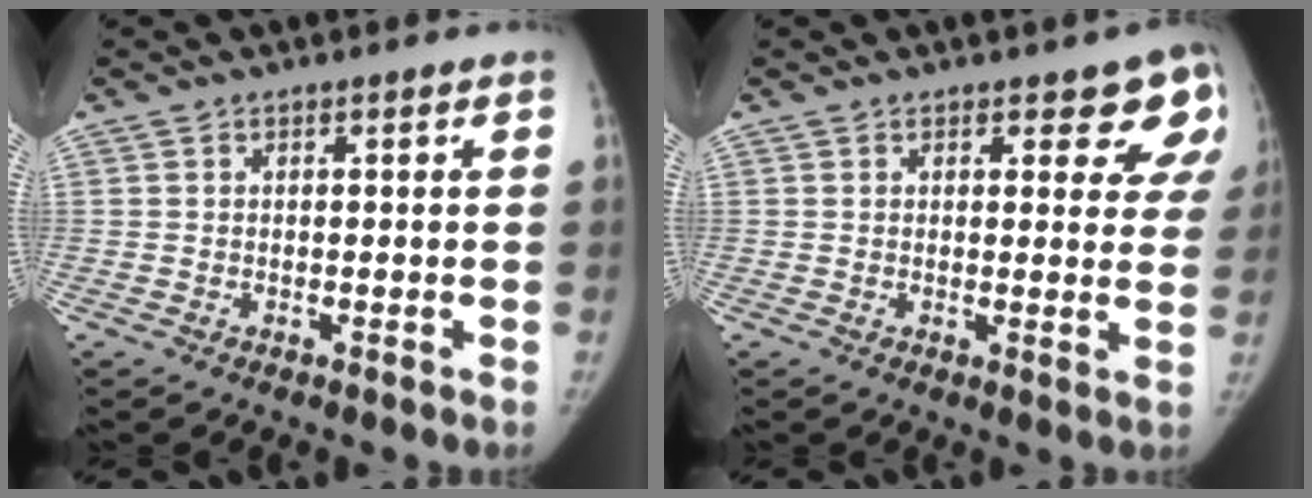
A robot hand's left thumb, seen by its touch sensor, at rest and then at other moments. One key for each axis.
{"total": 7.1, "fx": 4.8, "fy": 3.4, "fz": 4.0, "tx": -0.008, "ty": -0.026, "tz": 0.043}